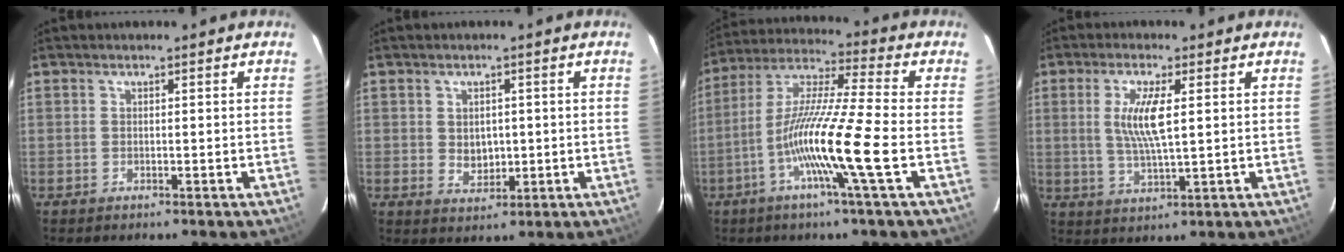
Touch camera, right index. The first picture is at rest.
{"total": 4.0, "force": [0.1, 3.3, 2.3], "torque": [-0.037, -0.003, 0.009]}
{"total": 14.7, "force": [-5.1, -0.8, 13.8], "torque": [-0.268, -0.001, -0.107]}
{"total": 7.2, "force": [1.4, 1.3, 7.0], "torque": [-0.137, -0.004, 0.028]}